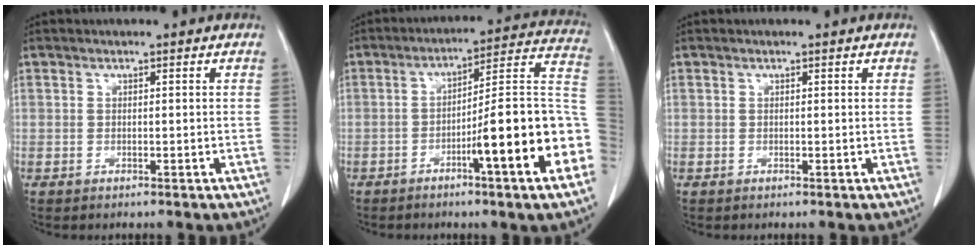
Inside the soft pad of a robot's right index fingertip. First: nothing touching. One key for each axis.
{"total": 17.9, "fx": -5.9, "fy": 0.6, "fz": 16.9, "tx": -0.165, "ty": 0.025, "tz": -0.082}
{"total": 0.0}